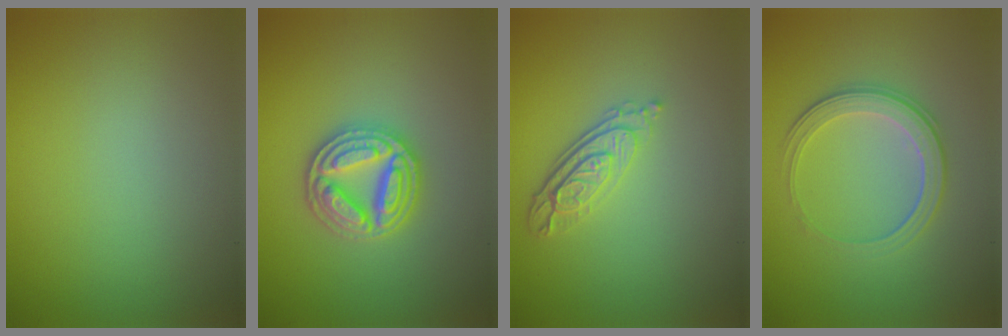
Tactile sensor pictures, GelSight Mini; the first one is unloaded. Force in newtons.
{"total": 5.0, "press": 4.9, "slide": 0.9}
{"total": 3.8, "press": 2.7, "slide": 2.6}
{"total": 3.3, "press": 2.9, "slide": 1.6}